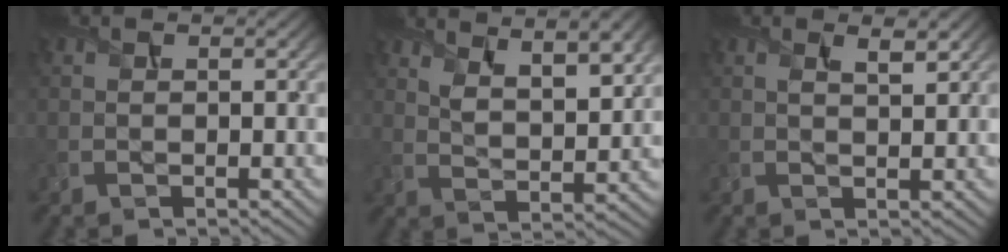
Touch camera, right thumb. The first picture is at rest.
{"total": 9.7, "force": [6.4, 3.1, 6.6], "torque": [-0.120, 0.004, 0.106]}
{"total": 2.0, "force": [1.2, 0.5, 1.5], "torque": [-0.026, -0.004, 0.025]}